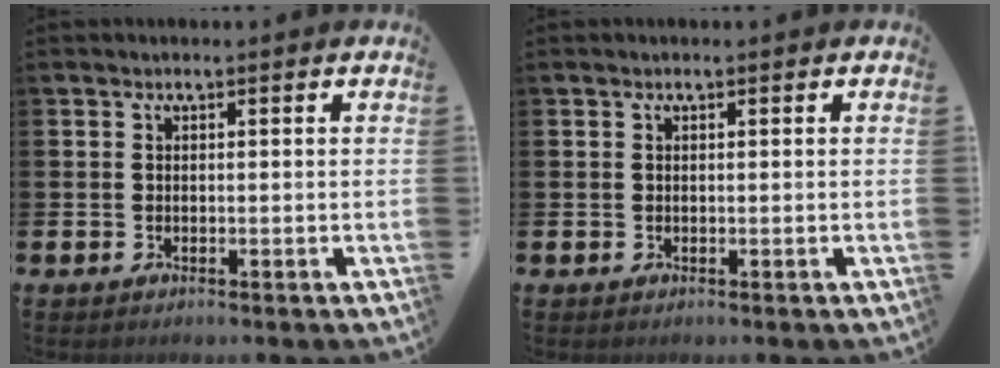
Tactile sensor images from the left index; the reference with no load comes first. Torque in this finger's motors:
{"motor_torque": [1.11, -1.03, 0.13, 0.05]}